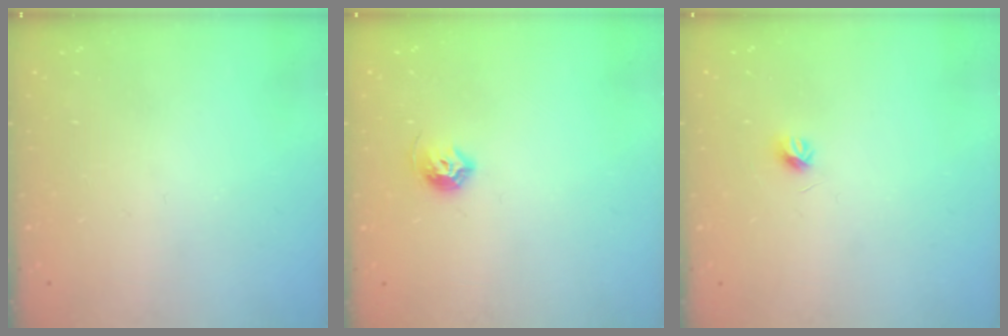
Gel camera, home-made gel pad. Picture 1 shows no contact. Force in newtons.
{"total": 6.9, "press": 6.8, "slide": 1.1}
{"total": 4.1, "press": 4.0, "slide": 0.6}